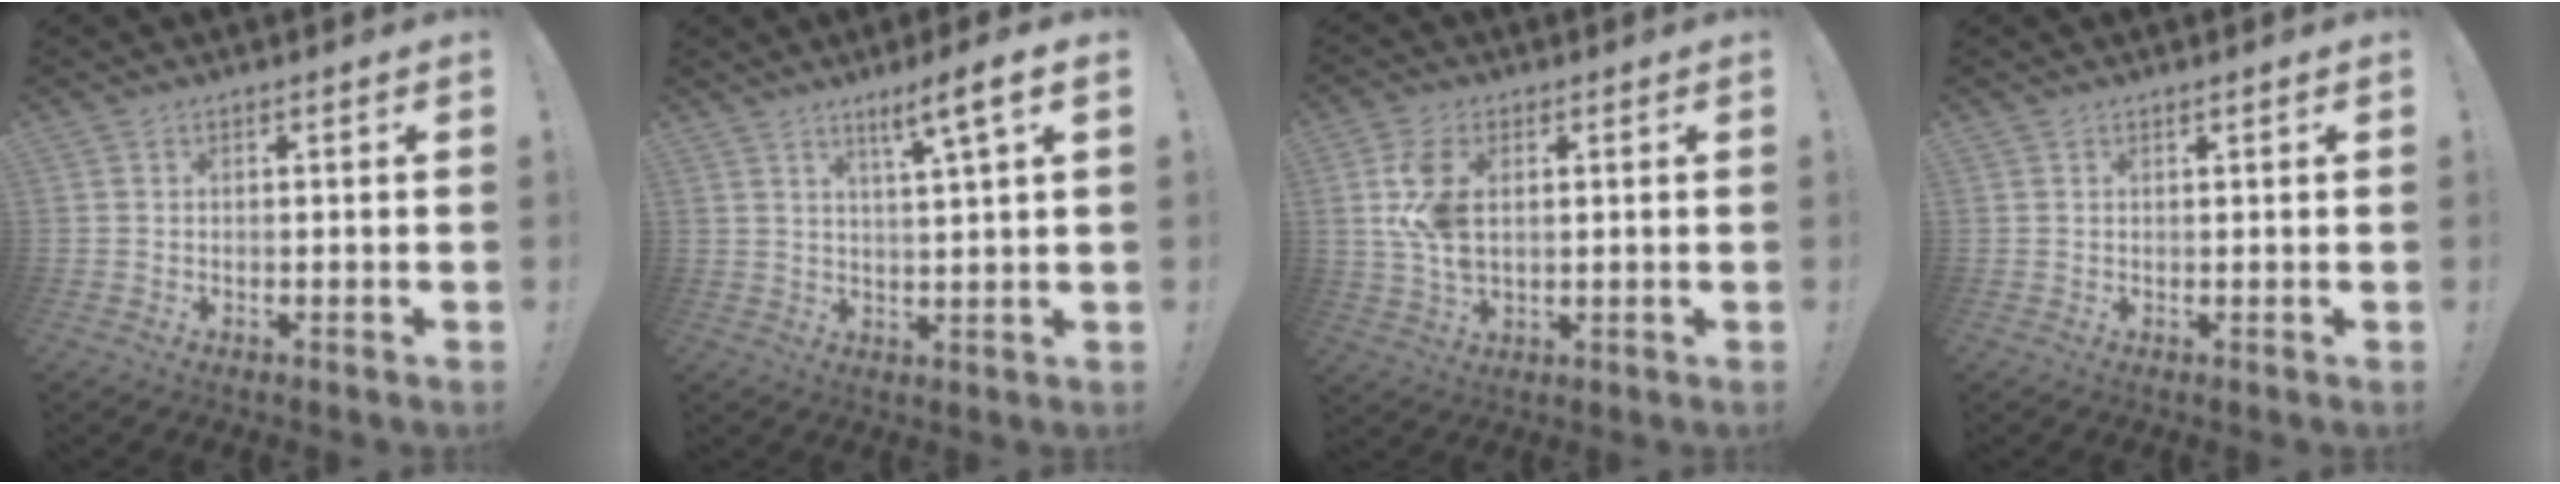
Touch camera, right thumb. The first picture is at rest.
{"total": 6.9, "force": [3.9, -0.3, 5.7], "torque": [-0.076, -0.019, 0.053]}
{"total": 9.9, "force": [1.9, 6.0, 7.7], "torque": [-0.150, -0.012, 0.030]}
{"total": 0.6, "force": [0.6, -0.1, 0.2], "torque": [0.004, -0.003, 0.008]}